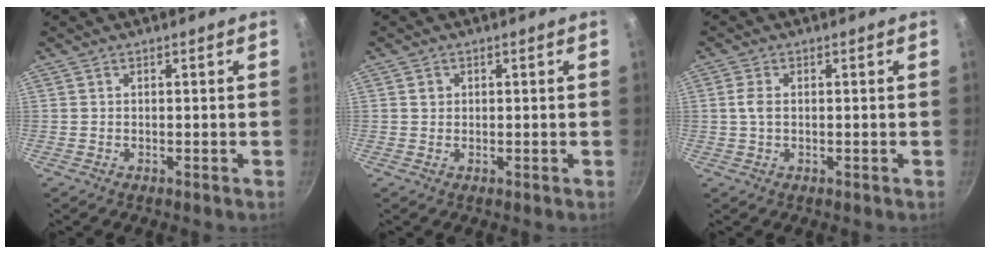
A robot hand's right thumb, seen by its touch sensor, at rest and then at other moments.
{"total": 1.4, "force": [0.4, 1.2, 0.4], "torque": [-0.003, 0.002, 0.006]}
{"total": 2.5, "force": [0.3, 1.4, 2.1], "torque": [-0.046, 0.003, 0.003]}